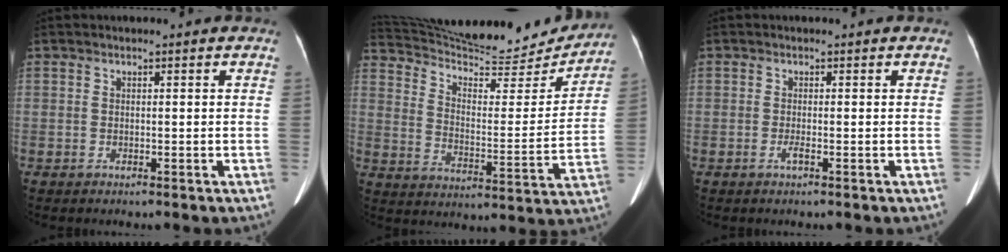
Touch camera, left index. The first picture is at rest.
{"total": 24.5, "force": [23.2, 3.8, 6.9], "torque": [-0.121, -0.042, 0.327]}
{"total": 0.8, "force": [-0.2, -0.1, 0.8], "torque": [-0.019, -0.001, -0.004]}